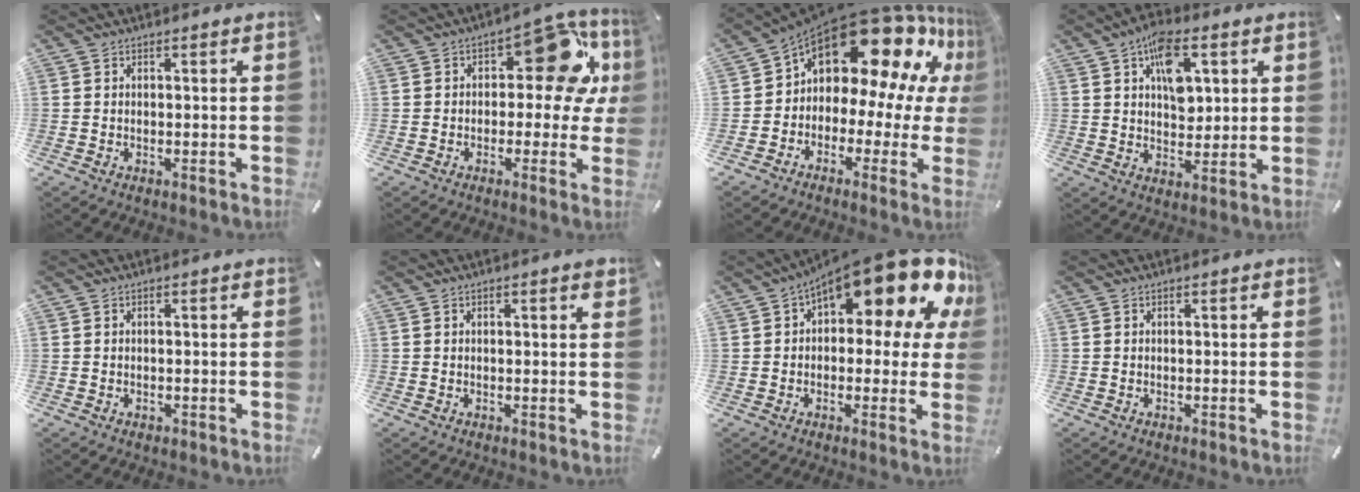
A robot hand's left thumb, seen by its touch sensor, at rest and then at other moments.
{"total": 14.9, "force": [5.5, 8.2, 11.2], "torque": [-0.139, -0.031, 0.091]}
{"total": 18.5, "force": [11.7, 10.1, 10.1], "torque": [-0.161, -0.102, 0.202]}
{"total": 10.8, "force": [4.1, 6.7, 7.4], "torque": [-0.104, -0.004, 0.071]}
{"total": 0.7, "force": [-0.2, 0.5, 0.4], "torque": [-0.008, 0.001, -0.005]}
{"total": 1.3, "force": [0.4, 0.2, 1.3], "torque": [-0.016, -0.002, 0.004]}
{"total": 18.6, "force": [10.9, 6.8, 13.5], "torque": [-0.180, -0.088, 0.179]}
{"total": 0.0}